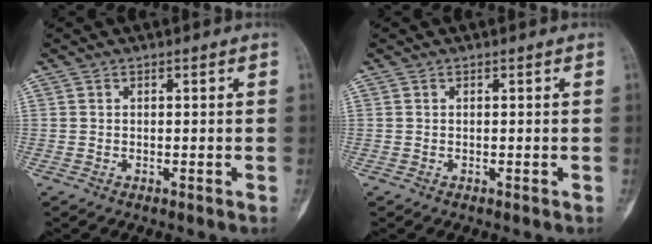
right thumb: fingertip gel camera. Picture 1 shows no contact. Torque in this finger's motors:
{"motor_torque": [0.13, 0.13, -0.06, 0.06, 0.01]}